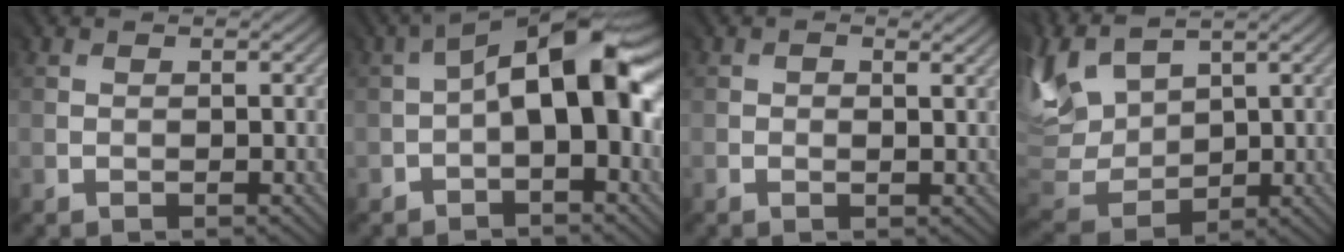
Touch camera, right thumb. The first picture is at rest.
{"total": 10.7, "force": [0.1, 4.9, 9.5], "torque": [-0.152, 0.014, -0.005]}
{"total": 1.6, "force": [0.7, 0.7, 1.3], "torque": [-0.024, -0.002, 0.009]}
{"total": 10.6, "force": [5.7, 6.2, 6.5], "torque": [-0.208, 0.026, 0.102]}